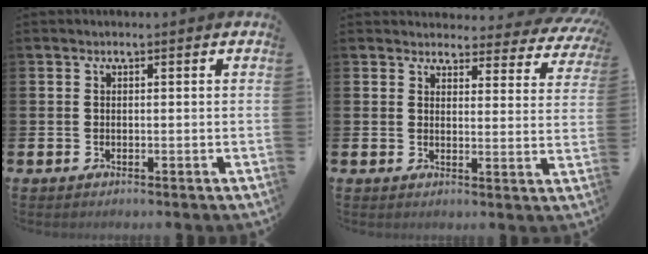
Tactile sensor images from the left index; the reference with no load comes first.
{"total": 3.4, "force": [3.1, 1.3, 0.3], "torque": [-0.012, -0.027, 0.050]}